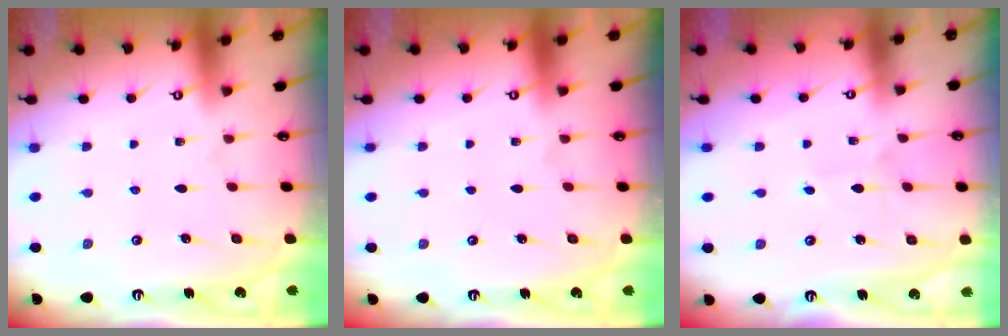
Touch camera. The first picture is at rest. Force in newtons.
{"total": 0.0}
{"total": 3.5, "press": 3.5, "slide": 0.4}